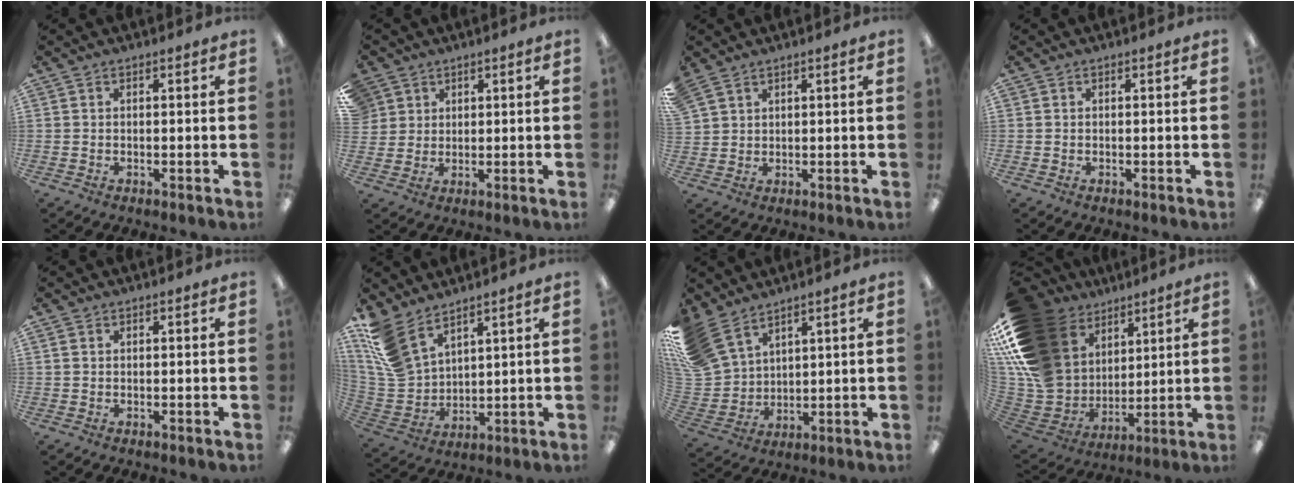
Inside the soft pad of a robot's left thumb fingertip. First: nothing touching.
{"total": 4.6, "force": [2.6, 3.8, -0.4], "torque": [-0.005, -0.005, 0.049]}
{"total": 3.5, "force": [2.8, 1.9, 1.0], "torque": [-0.025, -0.005, 0.055]}
{"total": 0.0}
{"total": 0.7, "force": [0.3, 0.6, 0.4], "torque": [-0.008, 0.005, 0.004]}
{"total": 13.0, "force": [9.0, 6.6, 6.8], "torque": [-0.175, -0.034, 0.176]}
{"total": 14.0, "force": [9.9, 8.2, 5.6], "torque": [-0.151, -0.039, 0.198]}
{"total": 24.0, "force": [11.0, 17.4, 12.4], "torque": [-0.263, -0.066, 0.236]}